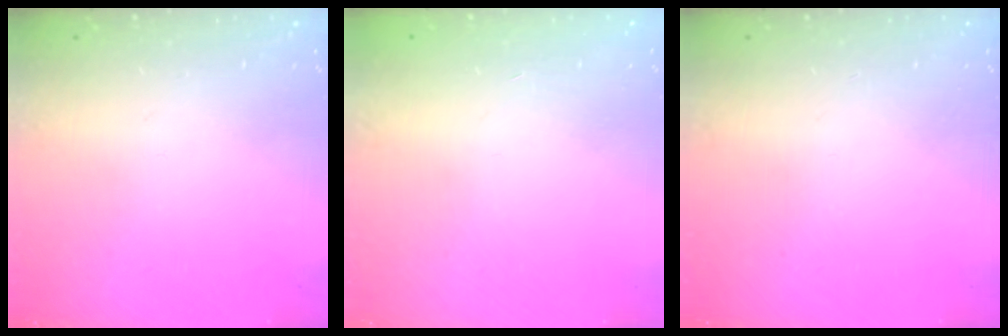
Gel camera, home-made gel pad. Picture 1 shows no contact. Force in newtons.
{"total": 0.9, "press": 0.8, "slide": 0.2}
{"total": 0.0}